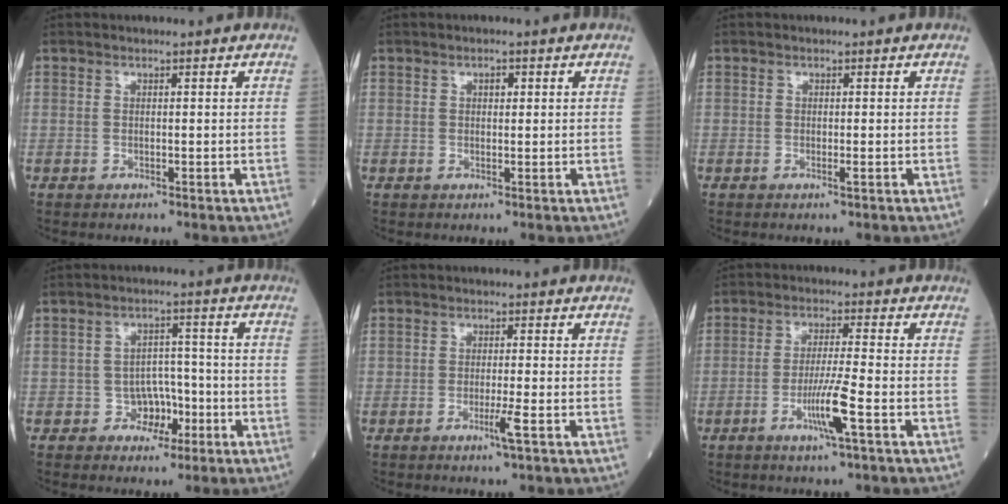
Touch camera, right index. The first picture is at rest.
{"total": 1.4, "force": [0.5, 0.8, 1.0], "torque": [-0.015, 0.002, 0.006]}
{"total": 0.7, "force": [-0.3, 0.0, 0.7], "torque": [-0.014, -0.001, -0.004]}
{"total": 4.5, "force": [-1.9, 3.6, 1.8], "torque": [-0.014, 0.014, -0.029]}
{"total": 2.7, "force": [-1.3, -0.4, 2.4], "torque": [-0.044, -0.006, -0.025]}
{"total": 6.7, "force": [-2.7, -0.5, 6.1], "torque": [-0.117, -0.010, -0.052]}